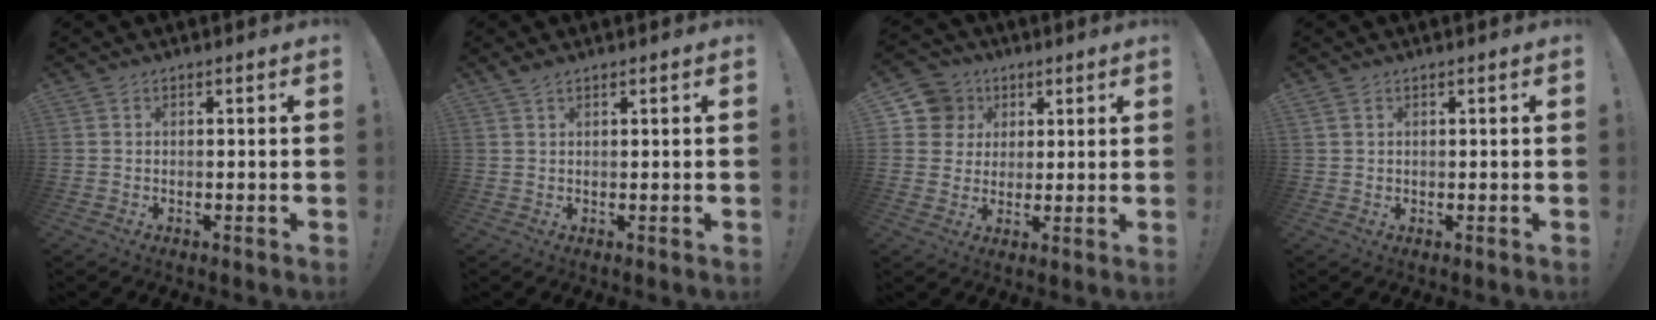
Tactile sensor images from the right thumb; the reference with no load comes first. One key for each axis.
{"total": 1.6, "fx": 1.2, "fy": 0.4, "fz": 0.9, "tx": -0.027, "ty": 0.001, "tz": 0.024}
{"total": 9.7, "fx": 3.4, "fy": 8.8, "fz": 2.1, "tx": -0.019, "ty": -0.017, "tz": 0.070}
{"total": 1.0, "fx": 0.7, "fy": 0.7, "fz": 0.4, "tx": -0.015, "ty": 0.004, "tz": 0.015}